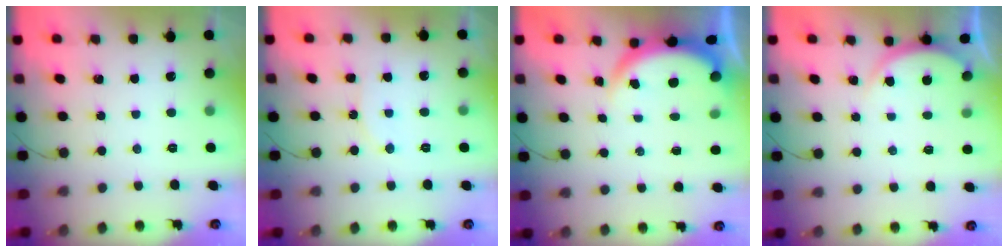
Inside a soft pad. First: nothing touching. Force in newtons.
{"total": 6.1, "press": 6.0, "slide": 0.9}
{"total": 3.9, "press": 3.9, "slide": 0.1}
{"total": 3.3, "press": 3.3, "slide": 0.4}